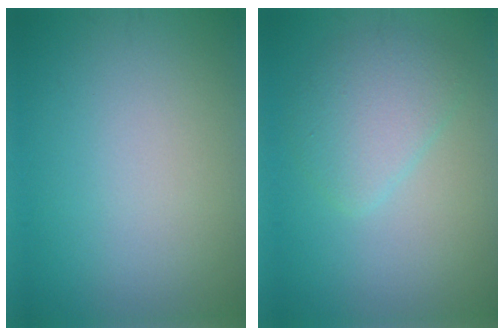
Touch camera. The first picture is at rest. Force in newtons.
{"total": 3.3, "press": 3.3, "slide": 0.2}